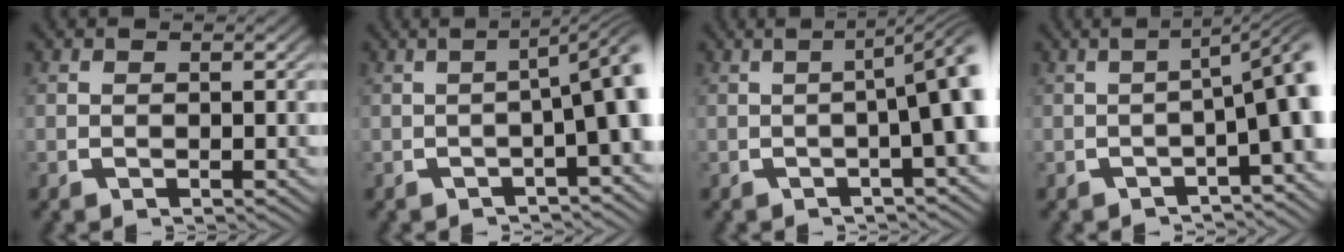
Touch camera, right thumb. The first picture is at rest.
{"total": 5.9, "force": [-0.4, 1.8, 5.6], "torque": [-0.076, 0.010, -0.006]}
{"total": 6.4, "force": [0.3, 1.8, 6.1], "torque": [-0.079, 0.015, 0.000]}
{"total": 6.3, "force": [-1.1, 2.1, 5.9], "torque": [-0.081, 0.005, -0.012]}